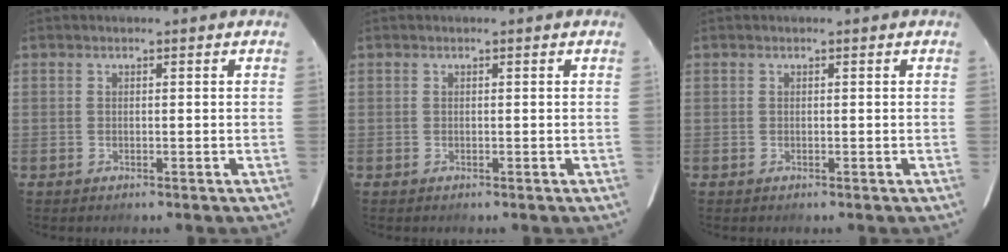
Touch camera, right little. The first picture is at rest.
{"total": 0.0}
{"total": 0.0}